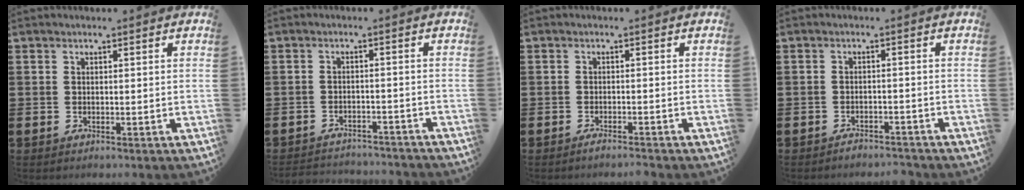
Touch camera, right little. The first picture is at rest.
{"total": 2.3, "force": [-2.3, 0.1, -0.2], "torque": [-0.005, 0.002, -0.050]}
{"total": 1.1, "force": [-1.0, 0.0, 0.5], "torque": [-0.009, -0.003, -0.020]}
{"total": 1.7, "force": [-1.7, 0.1, -0.1], "torque": [-0.004, 0.003, -0.036]}